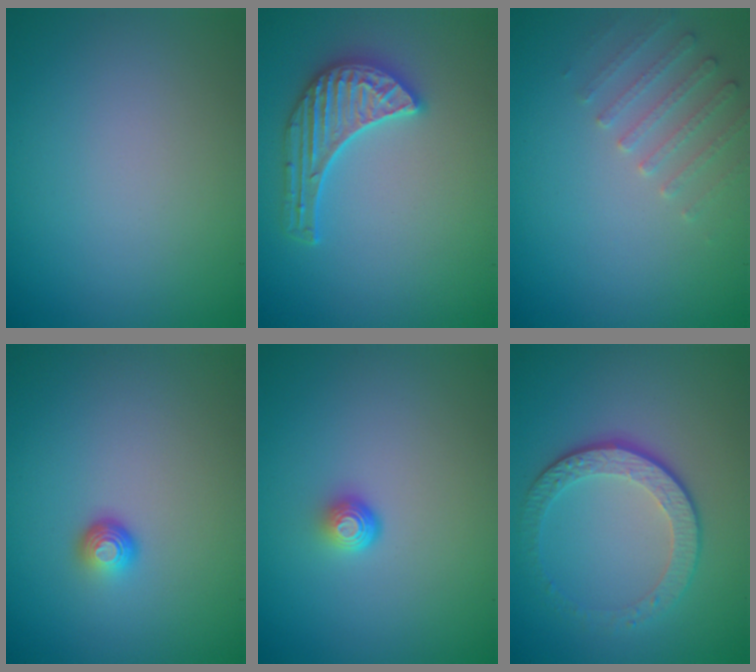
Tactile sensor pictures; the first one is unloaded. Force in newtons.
{"total": 4.2, "press": 3.9, "slide": 1.5}
{"total": 2.3, "press": 2.2, "slide": 0.6}
{"total": 1.8, "press": 1.1, "slide": 1.4}
{"total": 1.7, "press": 1.1, "slide": 1.3}
{"total": 4.4, "press": 3.0, "slide": 3.2}